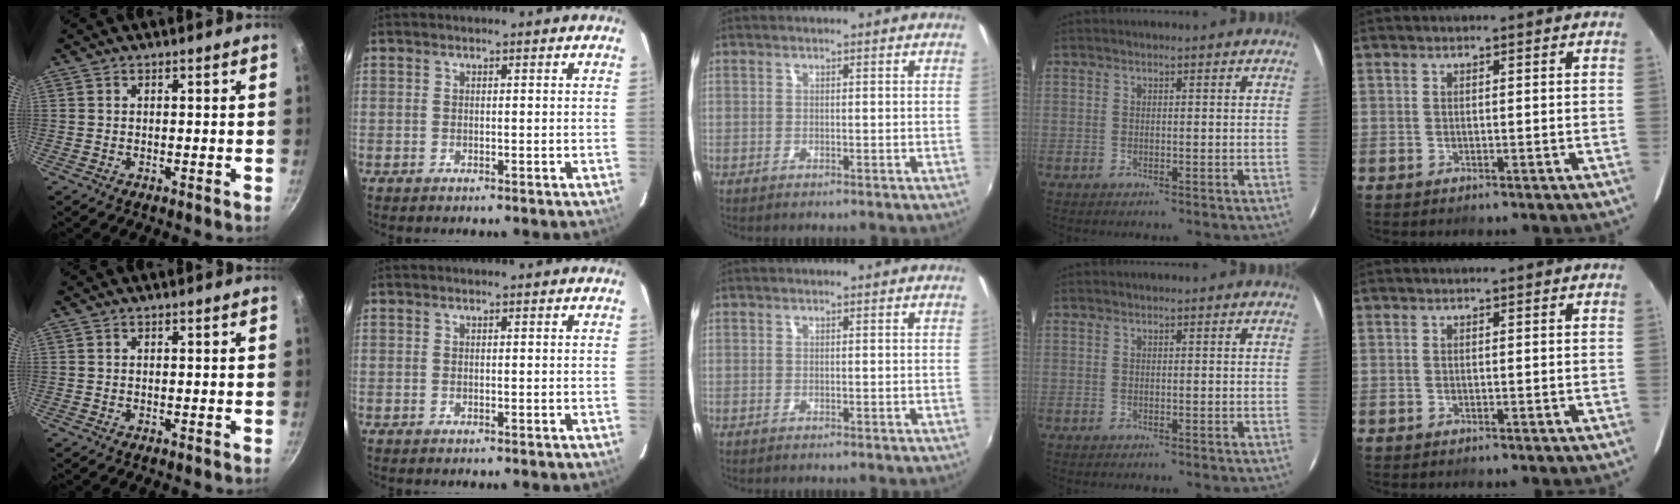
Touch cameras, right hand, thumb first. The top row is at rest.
{}